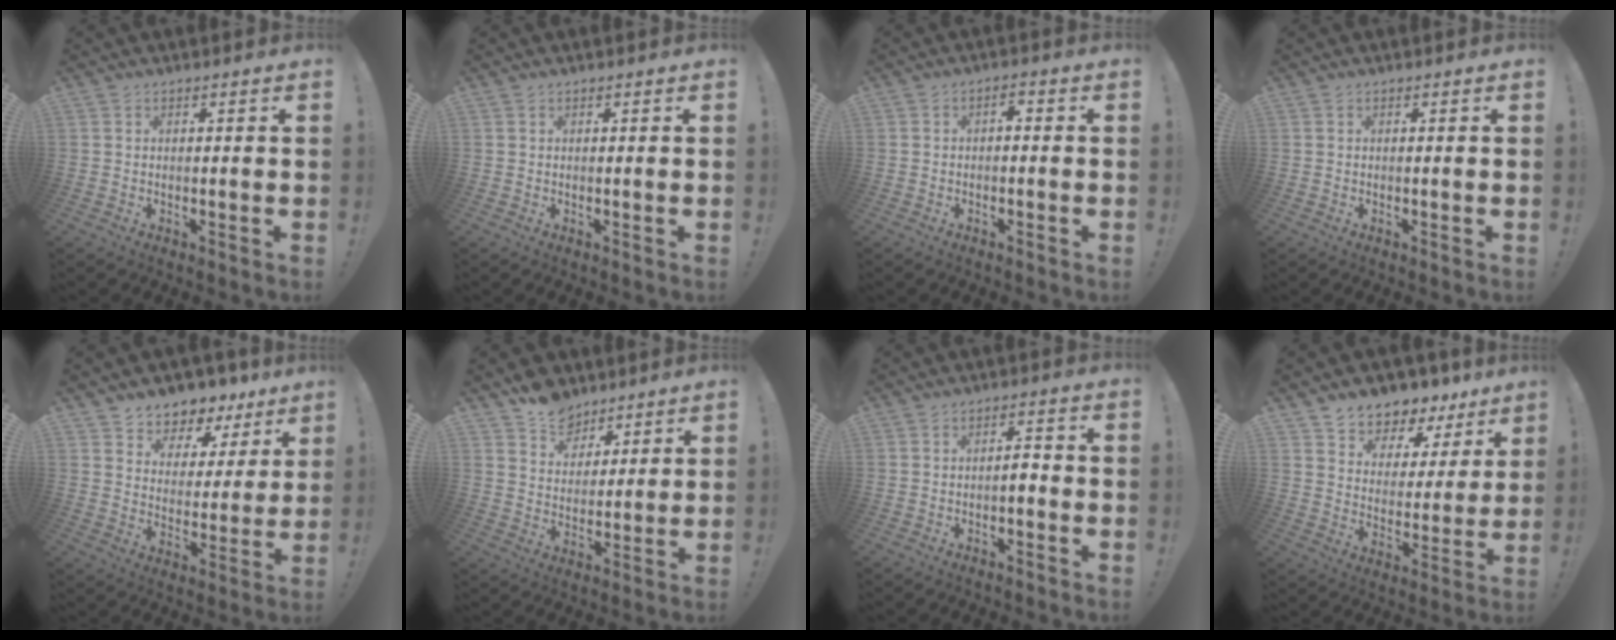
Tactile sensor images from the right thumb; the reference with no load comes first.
{"total": 0.0}
{"total": 1.9, "force": [-1.2, 0.8, 1.3], "torque": [-0.021, 0.008, -0.024]}
{"total": 0.0}
{"total": 6.6, "force": [5.0, 4.2, 0.9], "torque": [-0.015, -0.051, 0.095]}
{"total": 9.5, "force": [7.3, 5.8, 1.7], "torque": [-0.023, -0.059, 0.143]}
{"total": 3.1, "force": [-1.1, 1.0, 2.6], "torque": [-0.044, 0.010, -0.022]}
{"total": 6.8, "force": [5.2, 4.2, 1.2], "torque": [-0.013, -0.058, 0.096]}